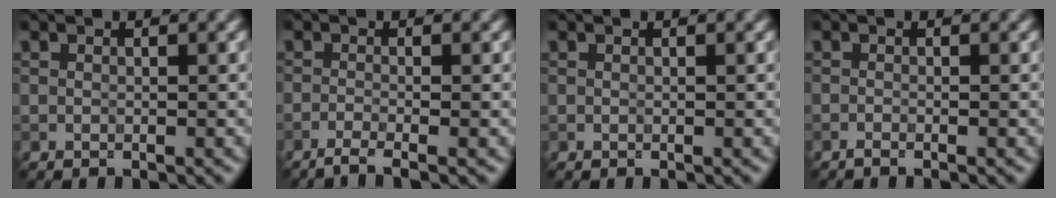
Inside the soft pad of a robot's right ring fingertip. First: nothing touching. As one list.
[{"total": 2.4, "force": [-1.6, 0.5, 1.7], "torque": [-0.031, -0.001, -0.043]}, {"total": 0.0}, {"total": 0.8, "force": [-0.6, 0.1, 0.5], "torque": [-0.011, -0.001, -0.014]}]